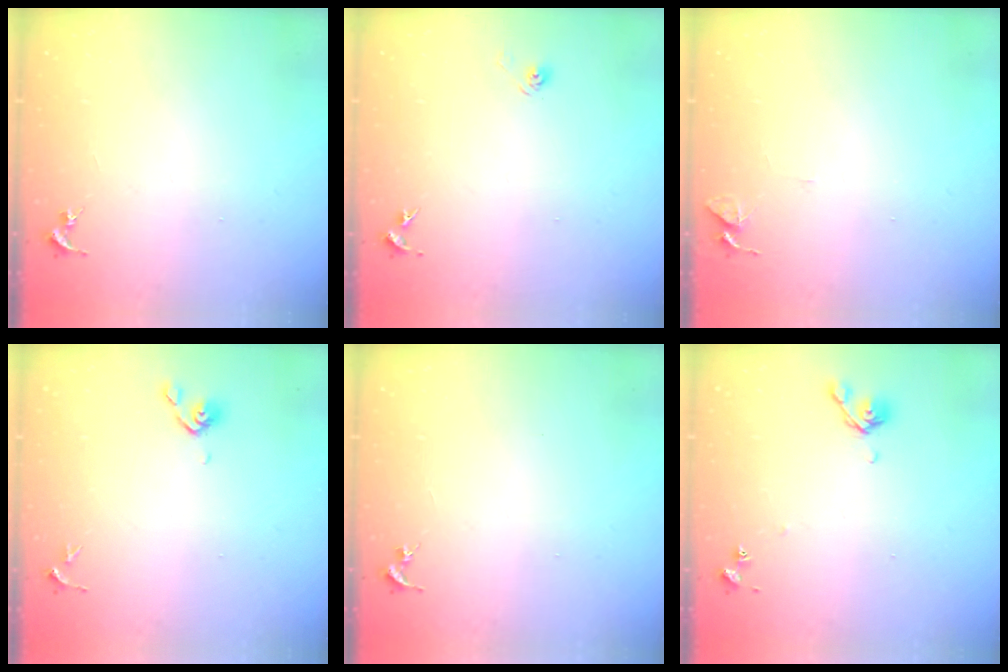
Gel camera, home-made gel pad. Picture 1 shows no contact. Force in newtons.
{"total": 2.9, "press": 2.5, "slide": 1.5}
{"total": 5.2, "press": 5.1, "slide": 0.4}
{"total": 5.1, "press": 4.9, "slide": 1.2}
{"total": 0.0}
{"total": 7.1, "press": 7.0, "slide": 0.8}